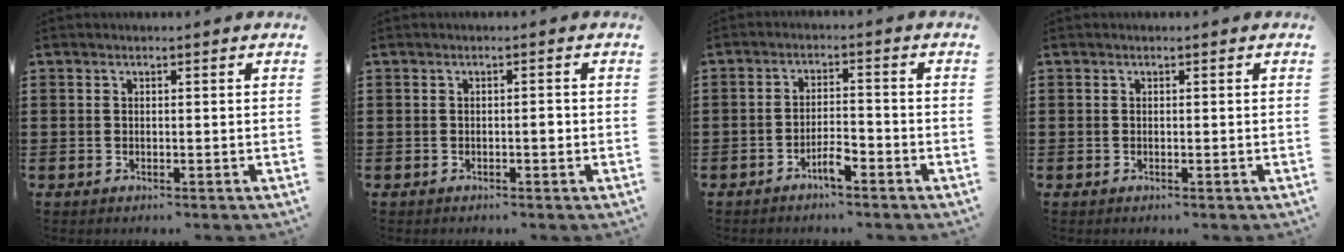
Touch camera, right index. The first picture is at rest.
{"total": 1.1, "force": [-0.2, 0.3, 1.1], "torque": [-0.020, -0.002, -0.004]}
{"total": 3.4, "force": [-2.2, 0.7, 2.4], "torque": [-0.042, 0.005, -0.041]}
{"total": 0.0}